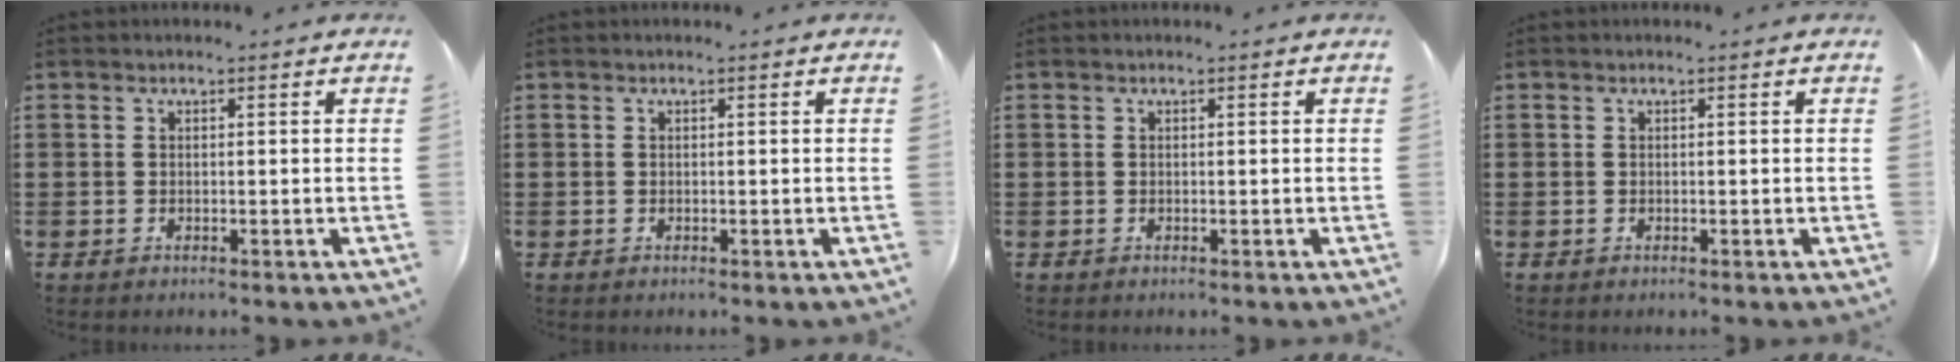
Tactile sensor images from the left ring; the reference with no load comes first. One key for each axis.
{"total": 0.0}
{"total": 0.0}
{"total": 0.0}